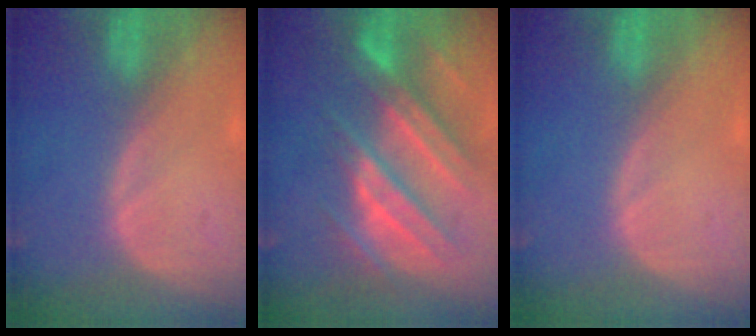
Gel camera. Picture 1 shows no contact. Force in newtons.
{"total": 11.1, "press": 9.8, "slide": 5.0}
{"total": 0.0}